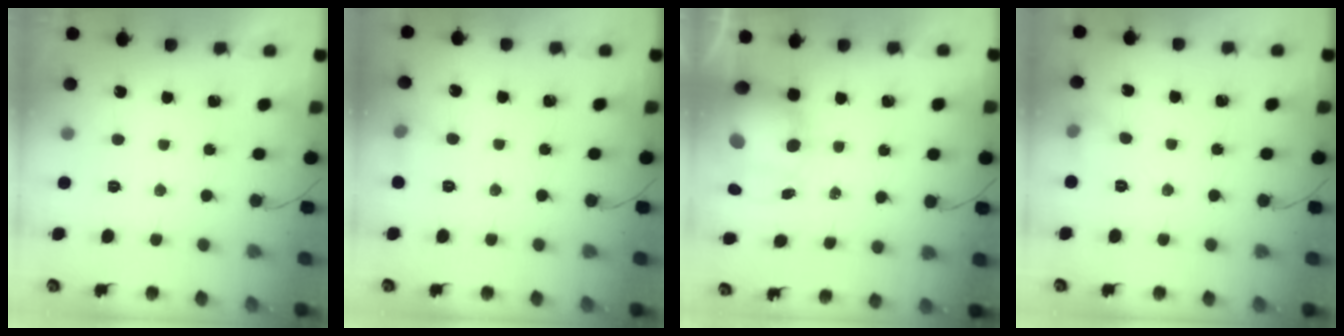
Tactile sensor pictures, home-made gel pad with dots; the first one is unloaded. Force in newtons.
{"total": 5.7, "press": 5.3, "slide": 2.0}
{"total": 10.7, "press": 10.4, "slide": 2.9}
{"total": 5.0, "press": 4.7, "slide": 1.6}